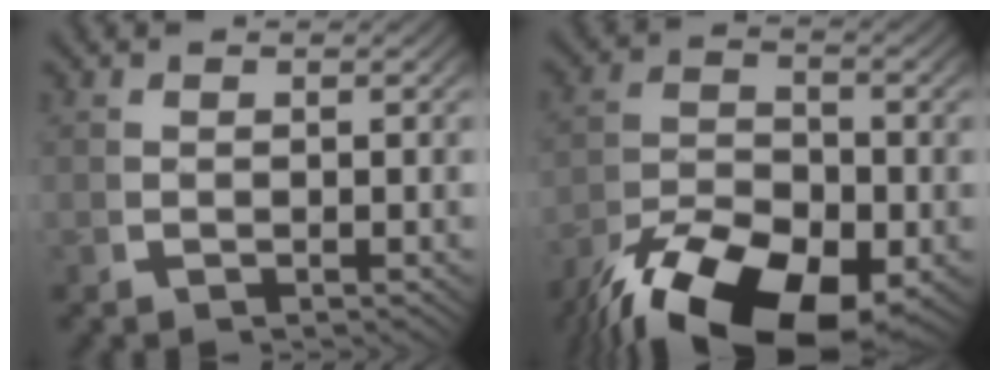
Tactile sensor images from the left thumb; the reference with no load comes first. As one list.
[{"total": 11.4, "force": [-6.2, 6.1, 7.4], "torque": [-0.123, -0.040, -0.085]}]